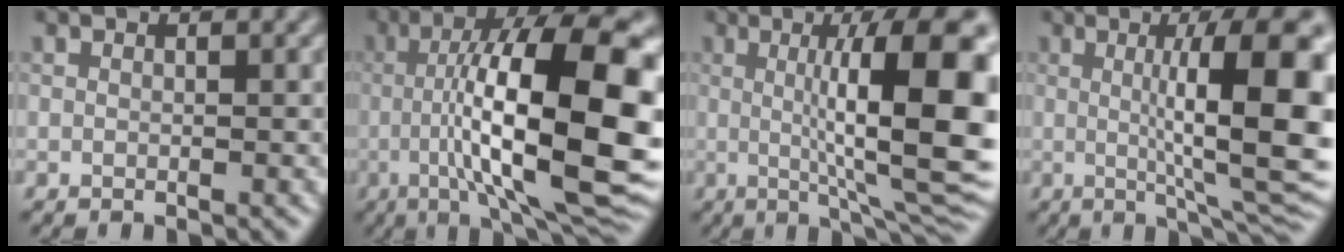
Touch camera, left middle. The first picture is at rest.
{"total": 16.0, "force": [-1.0, 4.2, 15.4], "torque": [-0.212, 0.027, -0.012]}
{"total": 13.4, "force": [0.9, 2.9, 13.0], "torque": [-0.165, 0.006, 0.016]}
{"total": 12.1, "force": [0.9, 2.8, 11.7], "torque": [-0.144, 0.003, 0.017]}